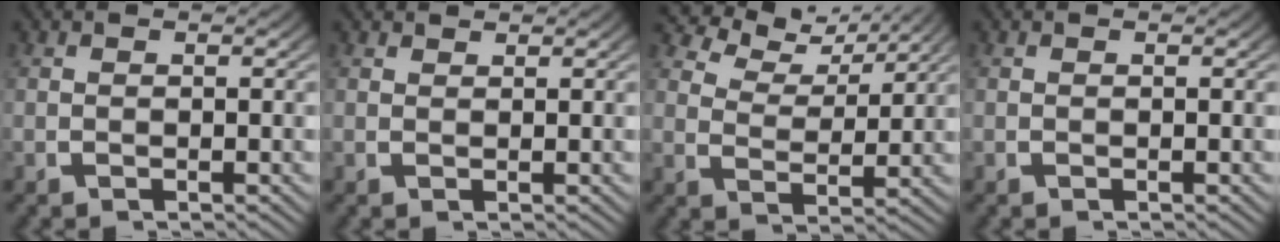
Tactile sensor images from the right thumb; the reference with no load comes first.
{"total": 1.0, "force": [1.0, 0.1, 0.0], "torque": [0.004, -0.002, 0.021]}
{"total": 4.9, "force": [4.4, 1.2, 1.6], "torque": [-0.032, 0.008, 0.075]}
{"total": 0.0}